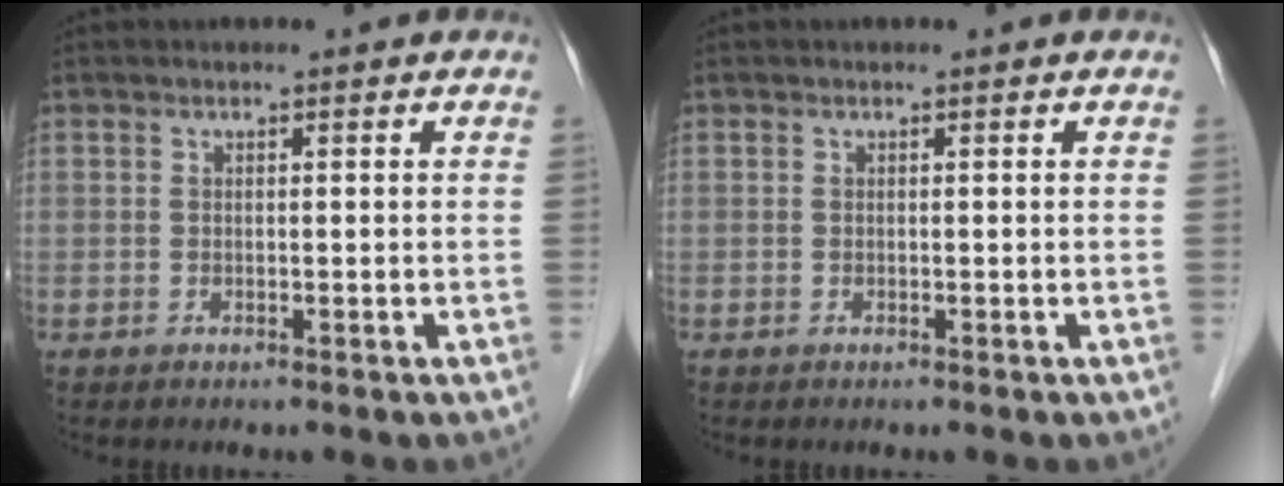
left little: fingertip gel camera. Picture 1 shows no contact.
{"total": 0.0}